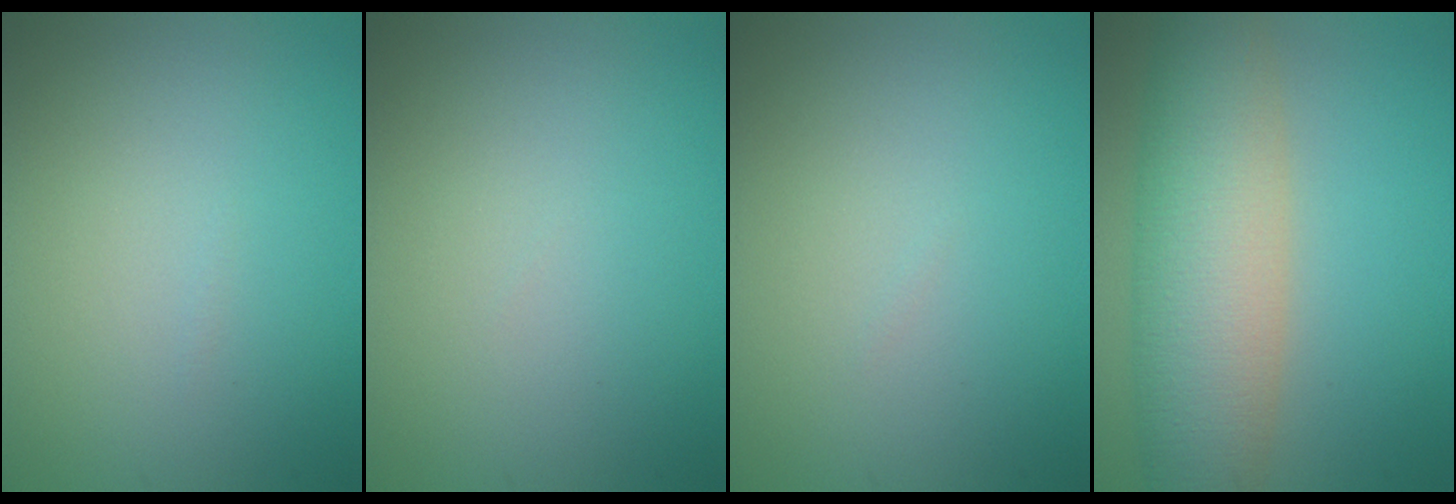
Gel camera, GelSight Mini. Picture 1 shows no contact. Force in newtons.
{"total": 0.0}
{"total": 0.0}
{"total": 8.8, "press": 8.7, "slide": 0.7}